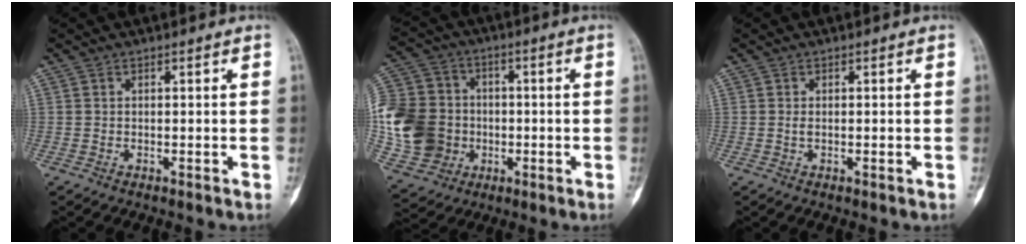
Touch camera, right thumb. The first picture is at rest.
{"total": 19.3, "force": [-2.0, 16.6, 9.6], "torque": [-0.199, 0.023, -0.027]}
{"total": 1.0, "force": [-0.1, 0.3, 0.9], "torque": [-0.017, -0.002, 0.000]}